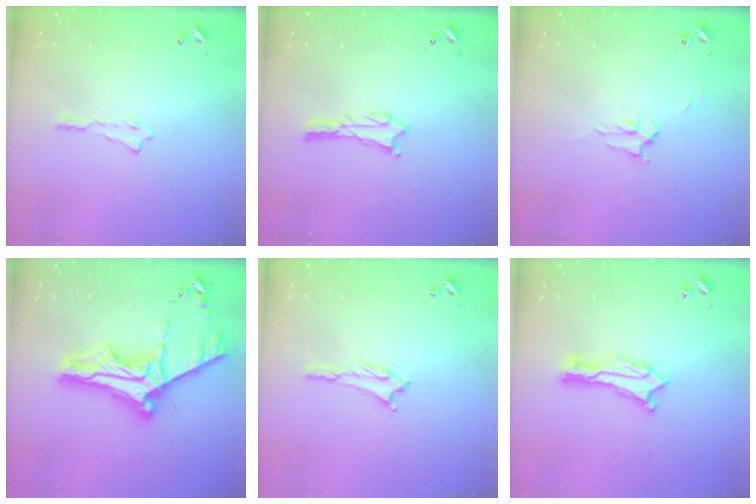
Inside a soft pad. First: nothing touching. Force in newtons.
{"total": 1.0, "press": 1.0, "slide": 0.1}
{"total": 2.3, "press": 2.3, "slide": 0.3}
{"total": 11.8, "press": 11.7, "slide": 1.4}
{"total": 1.3, "press": 1.3, "slide": 0.2}
{"total": 1.5, "press": 1.5, "slide": 0.1}